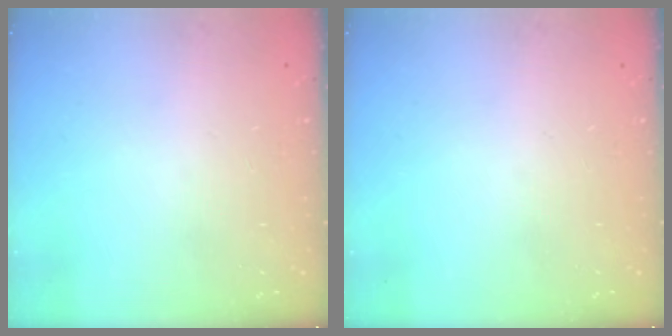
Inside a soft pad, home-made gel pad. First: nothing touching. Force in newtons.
{"total": 0.0}